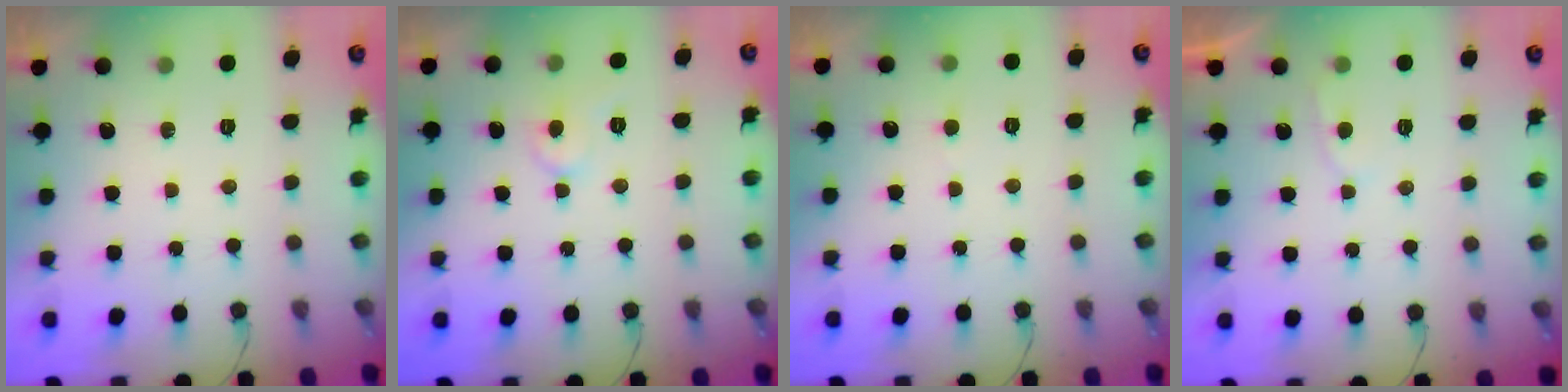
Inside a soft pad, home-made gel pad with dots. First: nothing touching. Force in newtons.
{"total": 5.2, "press": 5.1, "slide": 0.5}
{"total": 2.1, "press": 2.1, "slide": 0.2}
{"total": 2.0, "press": 2.0, "slide": 0.2}